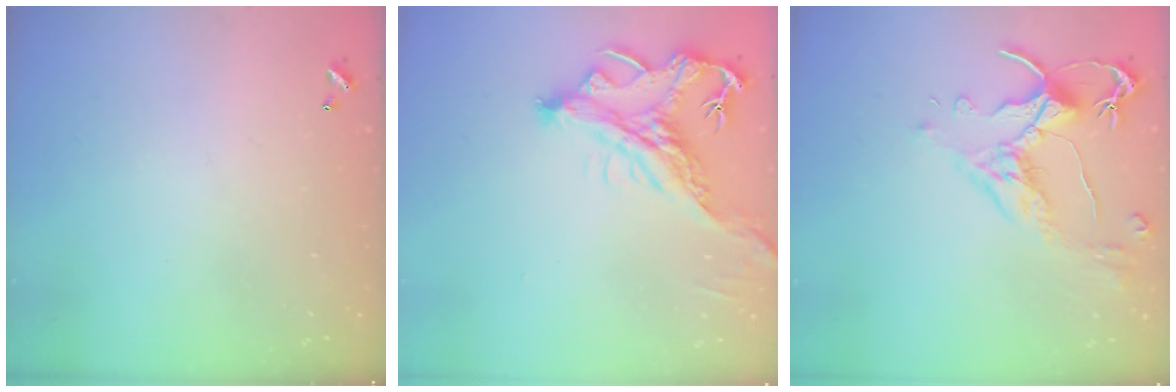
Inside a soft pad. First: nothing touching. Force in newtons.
{"total": 3.2, "press": 3.0, "slide": 1.3}
{"total": 2.5, "press": 2.1, "slide": 1.4}